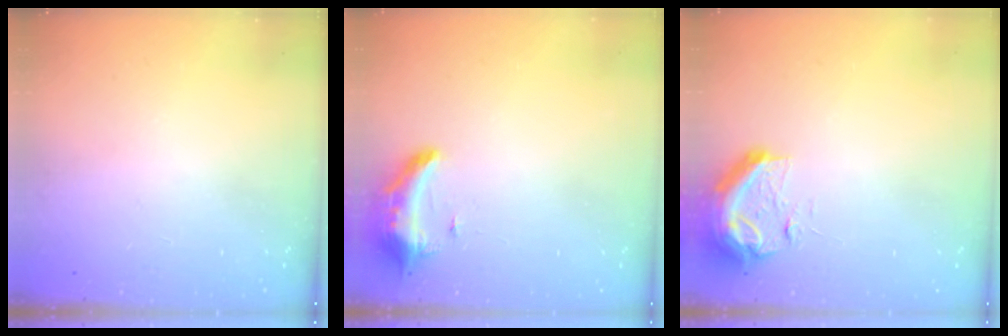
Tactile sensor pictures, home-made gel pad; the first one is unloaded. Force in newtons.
{"total": 8.6, "press": 8.4, "slide": 1.5}
{"total": 15.4, "press": 11.8, "slide": 9.9}